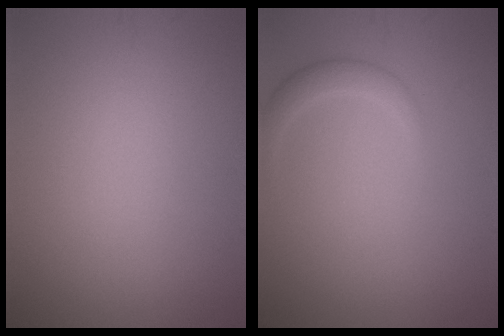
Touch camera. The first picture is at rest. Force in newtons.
{"total": 1.7, "press": 1.7, "slide": 0.1}